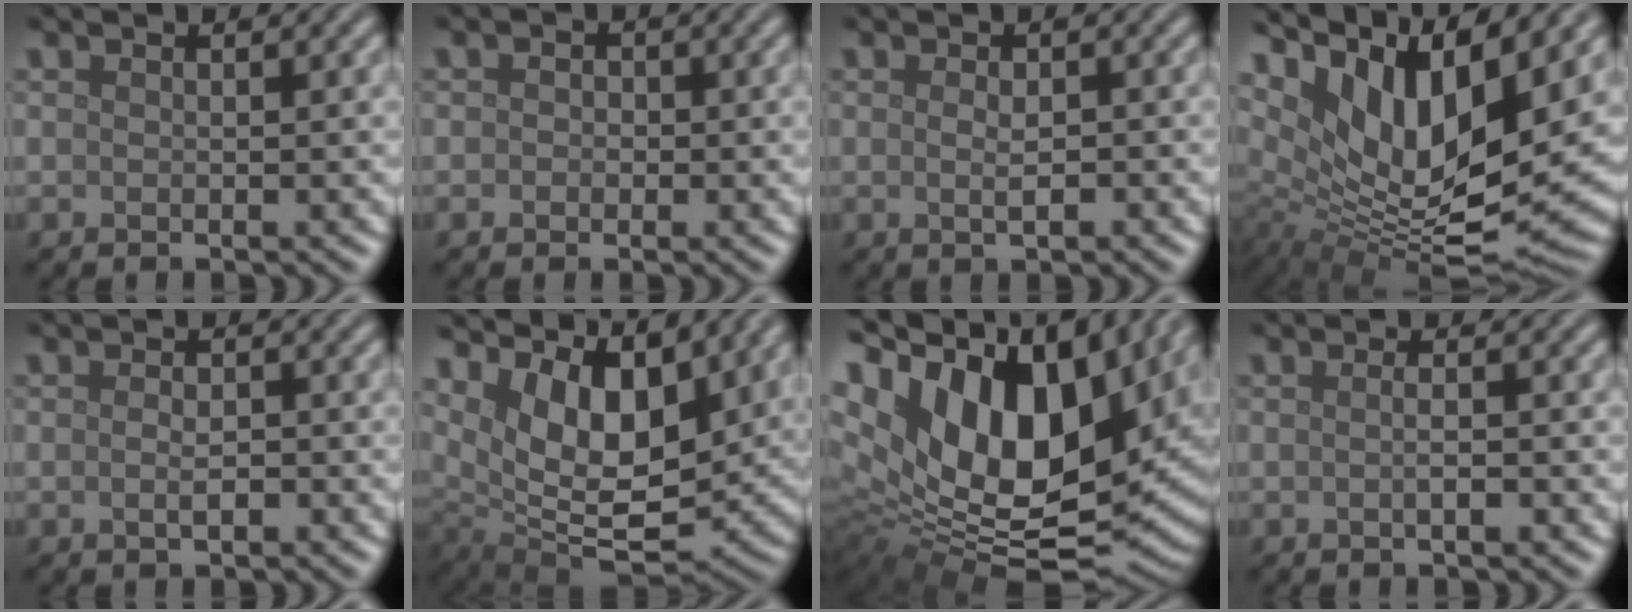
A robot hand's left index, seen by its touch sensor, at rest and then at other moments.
{"total": 1.3, "force": [0.2, 1.2, 0.7], "torque": [-0.001, 0.001, -0.013]}
{"total": 1.6, "force": [-0.1, 0.6, 1.5], "torque": [-0.029, -0.002, -0.001]}
{"total": 13.4, "force": [5.5, 5.4, 10.9], "torque": [-0.192, -0.004, 0.106]}
{"total": 1.5, "force": [-0.4, 0.7, 1.3], "torque": [-0.024, 0.000, -0.007]}
{"total": 10.3, "force": [4.8, 5.0, 7.6], "torque": [-0.142, -0.010, 0.085]}
{"total": 19.6, "force": [4.9, 11.8, 14.8], "torque": [-0.280, 0.001, 0.105]}
{"total": 1.7, "force": [-0.1, 0.6, 1.6], "torque": [-0.011, -0.002, -0.006]}